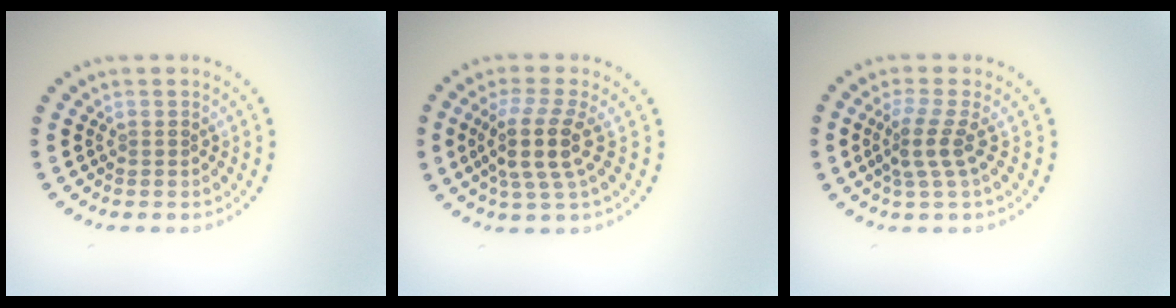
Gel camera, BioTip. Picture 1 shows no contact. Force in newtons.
{"total": 4.1, "press": 3.2, "slide": 2.6}
{"total": 2.7, "press": 1.9, "slide": 1.9}